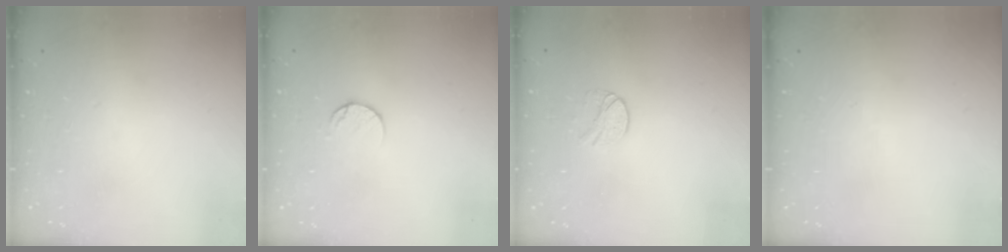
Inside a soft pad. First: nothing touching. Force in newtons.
{"total": 5.0, "press": 5.0, "slide": 0.6}
{"total": 6.6, "press": 6.6, "slide": 0.5}
{"total": 0.0}